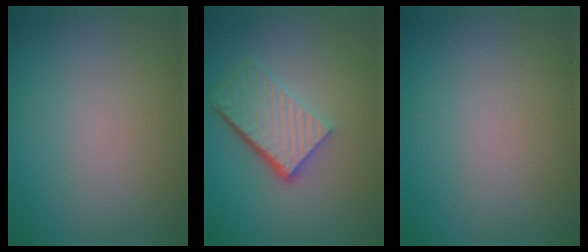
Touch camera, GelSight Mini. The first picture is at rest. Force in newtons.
{"total": 6.0, "press": 4.1, "slide": 4.4}
{"total": 0.0}